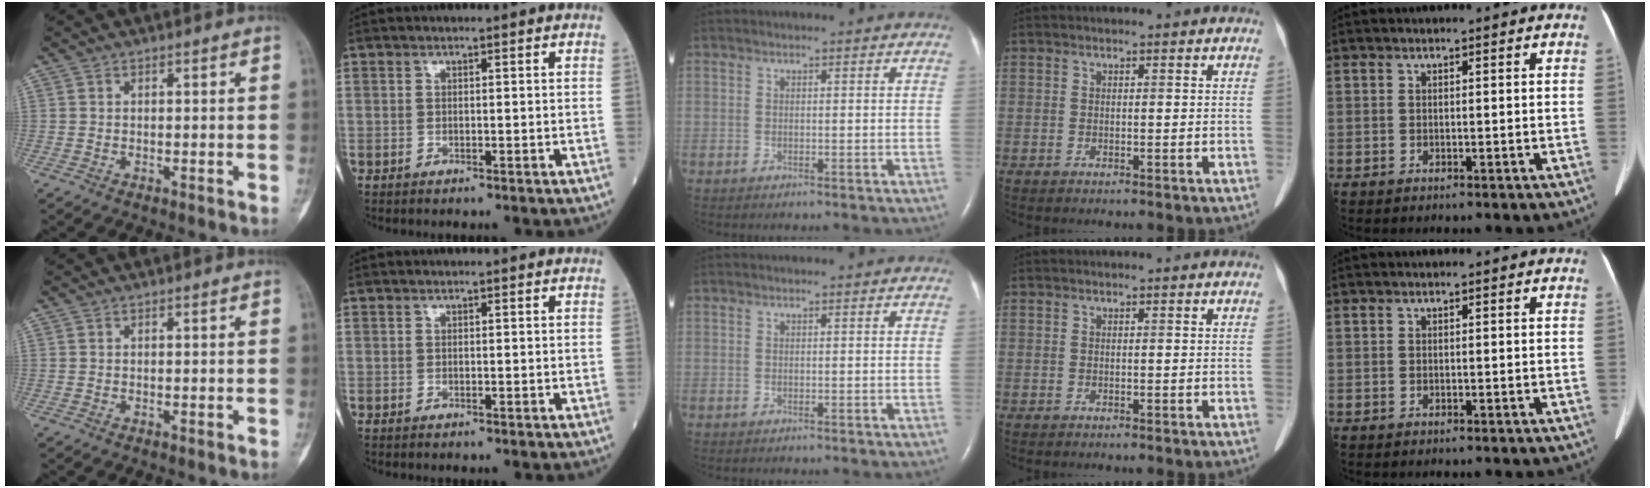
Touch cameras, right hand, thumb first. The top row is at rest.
{}